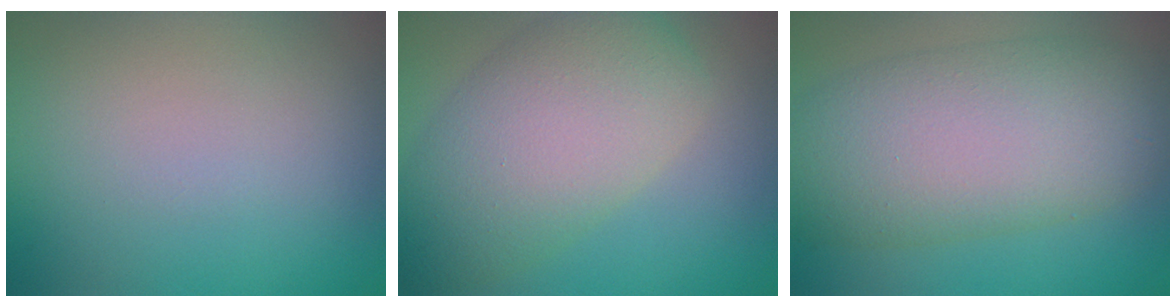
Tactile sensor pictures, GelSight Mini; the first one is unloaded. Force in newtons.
{"total": 9.2, "press": 9.2, "slide": 0.4}
{"total": 10.4, "press": 10.4, "slide": 0.3}